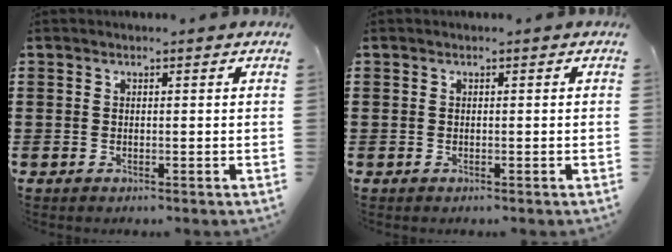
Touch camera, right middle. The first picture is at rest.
{"total": 0.0}